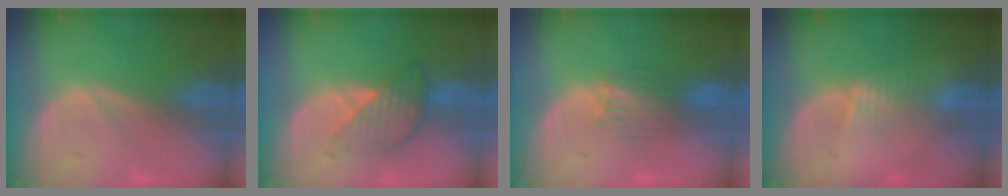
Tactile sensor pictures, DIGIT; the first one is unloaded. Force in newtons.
{"total": 5.0, "press": 5.0, "slide": 0.1}
{"total": 3.3, "press": 3.2, "slide": 0.8}
{"total": 1.9, "press": 1.9, "slide": 0.2}